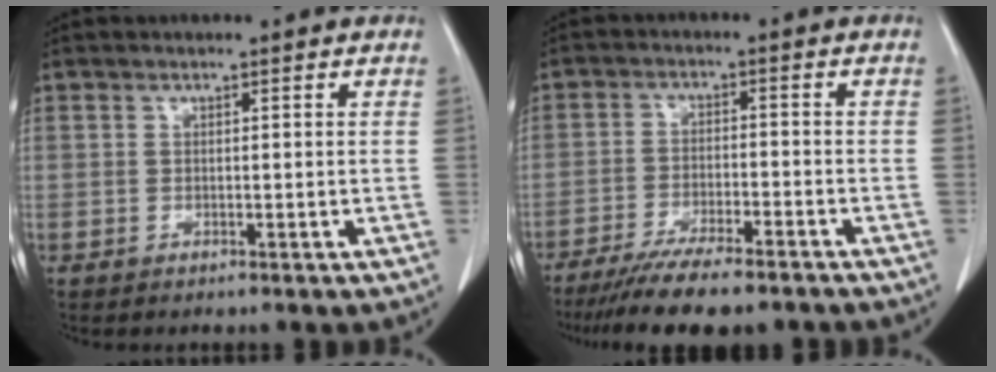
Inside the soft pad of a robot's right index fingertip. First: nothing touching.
{"total": 12.6, "force": [-10.5, 1.9, 6.7], "torque": [-0.105, -0.021, -0.162]}